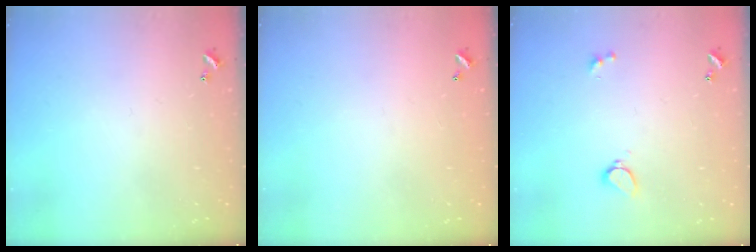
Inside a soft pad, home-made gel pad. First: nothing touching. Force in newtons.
{"total": 2.9, "press": 2.9, "slide": 0.1}
{"total": 2.9, "press": 2.4, "slide": 1.6}